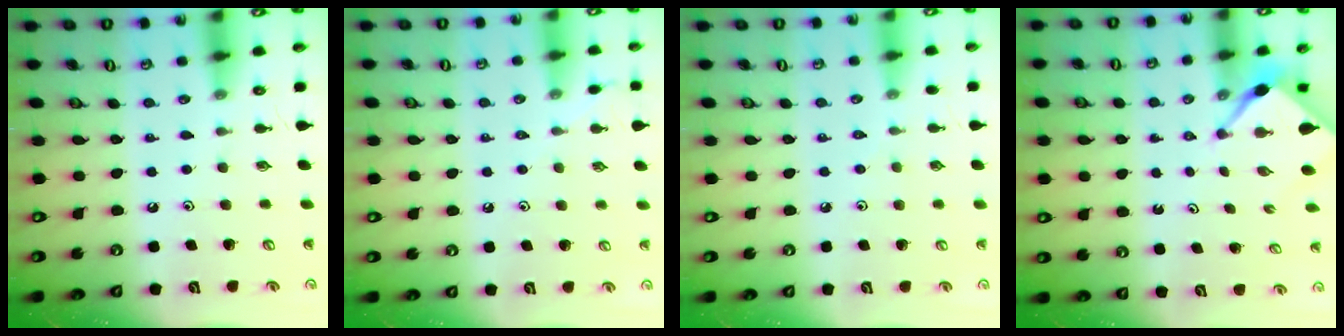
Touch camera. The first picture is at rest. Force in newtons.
{"total": 2.5, "press": 2.4, "slide": 0.6}
{"total": 1.9, "press": 1.9, "slide": 0.5}
{"total": 2.2, "press": 2.2, "slide": 0.3}